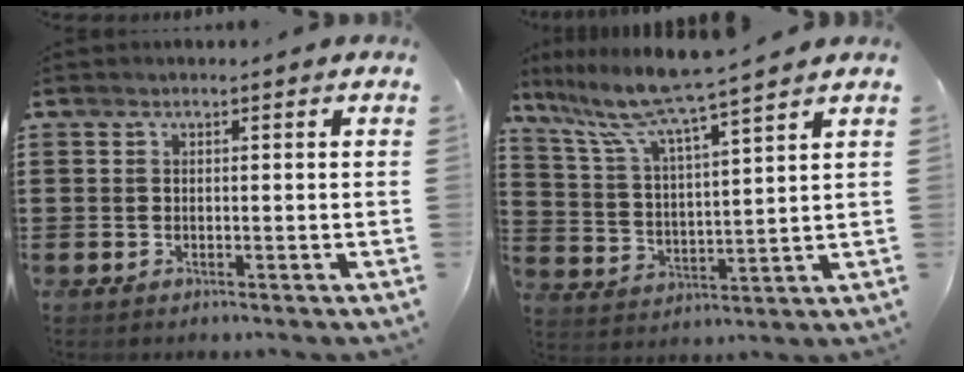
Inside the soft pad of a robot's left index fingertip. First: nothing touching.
{"total": 7.7, "force": [6.9, -1.0, 3.4], "torque": [-0.096, -0.047, 0.114]}